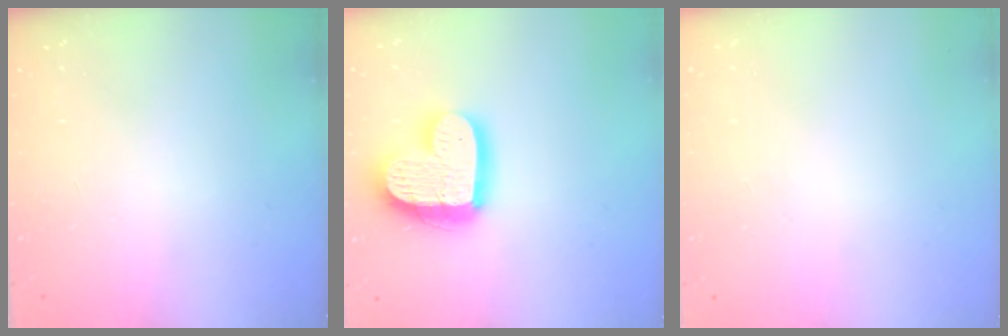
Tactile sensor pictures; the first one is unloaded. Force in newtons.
{"total": 17.7, "press": 17.6, "slide": 1.6}
{"total": 0.5, "press": 0.5, "slide": 0.1}